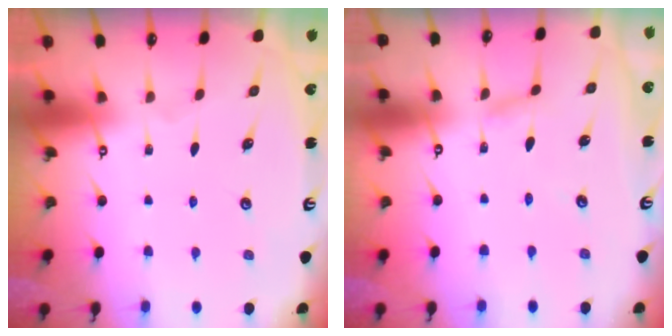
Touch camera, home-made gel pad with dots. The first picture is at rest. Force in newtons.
{"total": 2.5, "press": 2.5, "slide": 0.1}